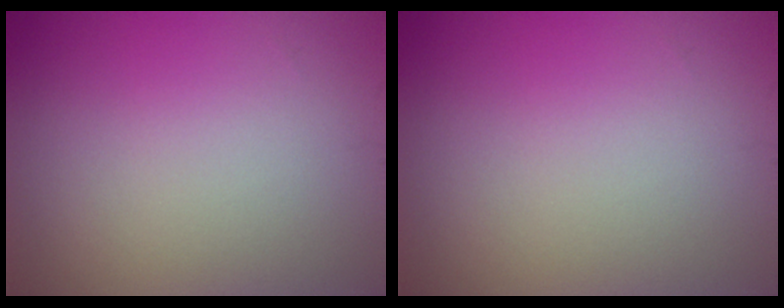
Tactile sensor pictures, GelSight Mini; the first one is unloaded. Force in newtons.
{"total": 0.0}